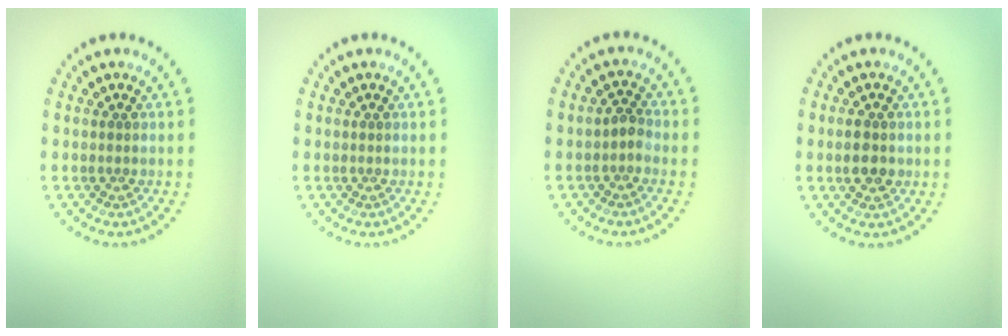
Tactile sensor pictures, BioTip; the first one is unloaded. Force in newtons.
{"total": 0.0}
{"total": 1.1, "press": 0.9, "slide": 0.6}
{"total": 2.7, "press": 2.7, "slide": 0.2}